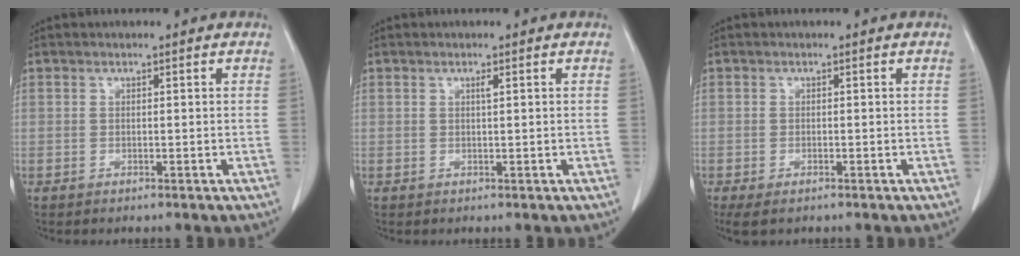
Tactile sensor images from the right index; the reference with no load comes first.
{"total": 0.6, "force": [0.3, 0.0, 0.5], "torque": [-0.012, 0.000, 0.005]}
{"total": 3.1, "force": [-2.1, 1.2, 1.9], "torque": [-0.039, -0.009, -0.028]}